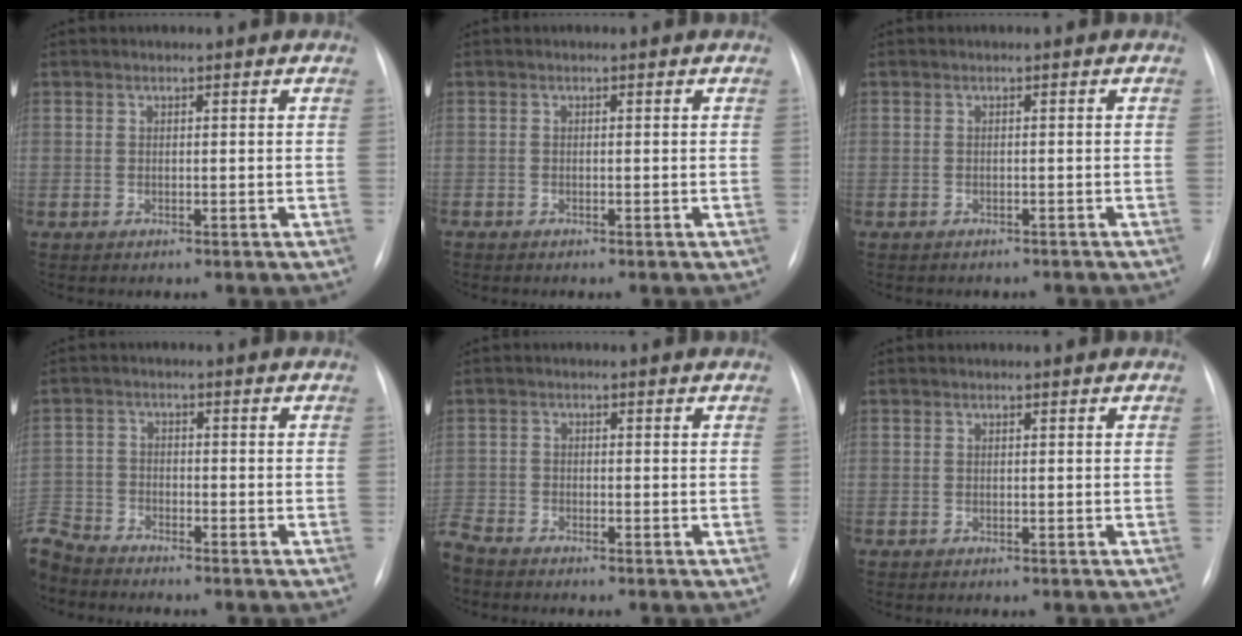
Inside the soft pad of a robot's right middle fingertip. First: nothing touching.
{"total": 0.0}
{"total": 3.6, "force": [-3.2, 1.4, 1.0], "torque": [-0.013, -0.002, -0.034]}
{"total": 6.9, "force": [-6.7, 1.4, 0.8], "torque": [-0.017, -0.006, -0.134]}
{"total": 3.7, "force": [-3.6, 0.6, 0.9], "torque": [-0.014, -0.014, -0.072]}
{"total": 0.0}